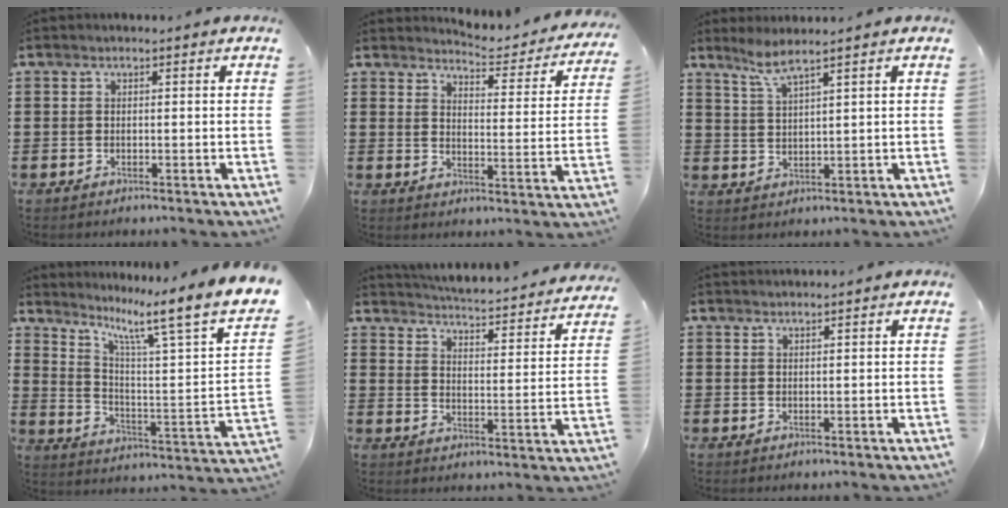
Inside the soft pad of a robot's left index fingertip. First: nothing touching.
{"total": 4.2, "force": [4.1, 0.3, 0.9], "torque": [-0.025, -0.035, 0.062]}
{"total": 3.6, "force": [3.0, -0.3, 2.1], "torque": [-0.049, -0.003, 0.053]}
{"total": 8.8, "force": [5.9, -0.3, 6.5], "torque": [-0.128, -0.057, 0.075]}
{"total": 3.4, "force": [3.4, -0.3, 0.4], "torque": [-0.029, -0.035, 0.049]}
{"total": 1.1, "force": [1.1, -0.1, 0.1], "torque": [-0.004, -0.002, 0.023]}